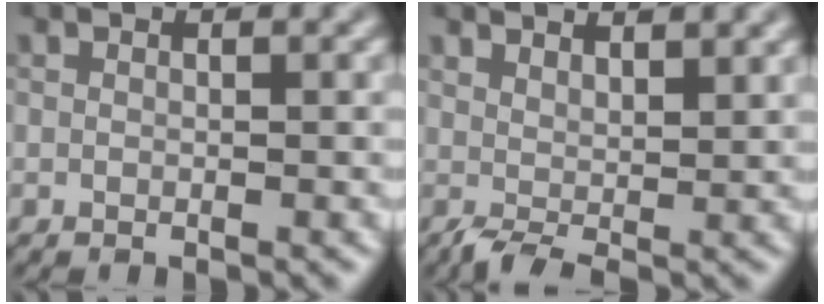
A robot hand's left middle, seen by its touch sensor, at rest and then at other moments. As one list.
[{"total": 2.7, "force": [1.6, 1.0, 1.9], "torque": [-0.031, 0.001, 0.028]}]